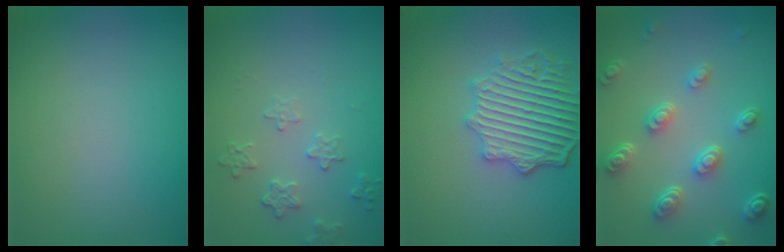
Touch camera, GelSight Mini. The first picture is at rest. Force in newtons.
{"total": 1.9, "press": 1.3, "slide": 1.4}
{"total": 5.1, "press": 4.6, "slide": 2.3}
{"total": 4.9, "press": 3.8, "slide": 3.1}